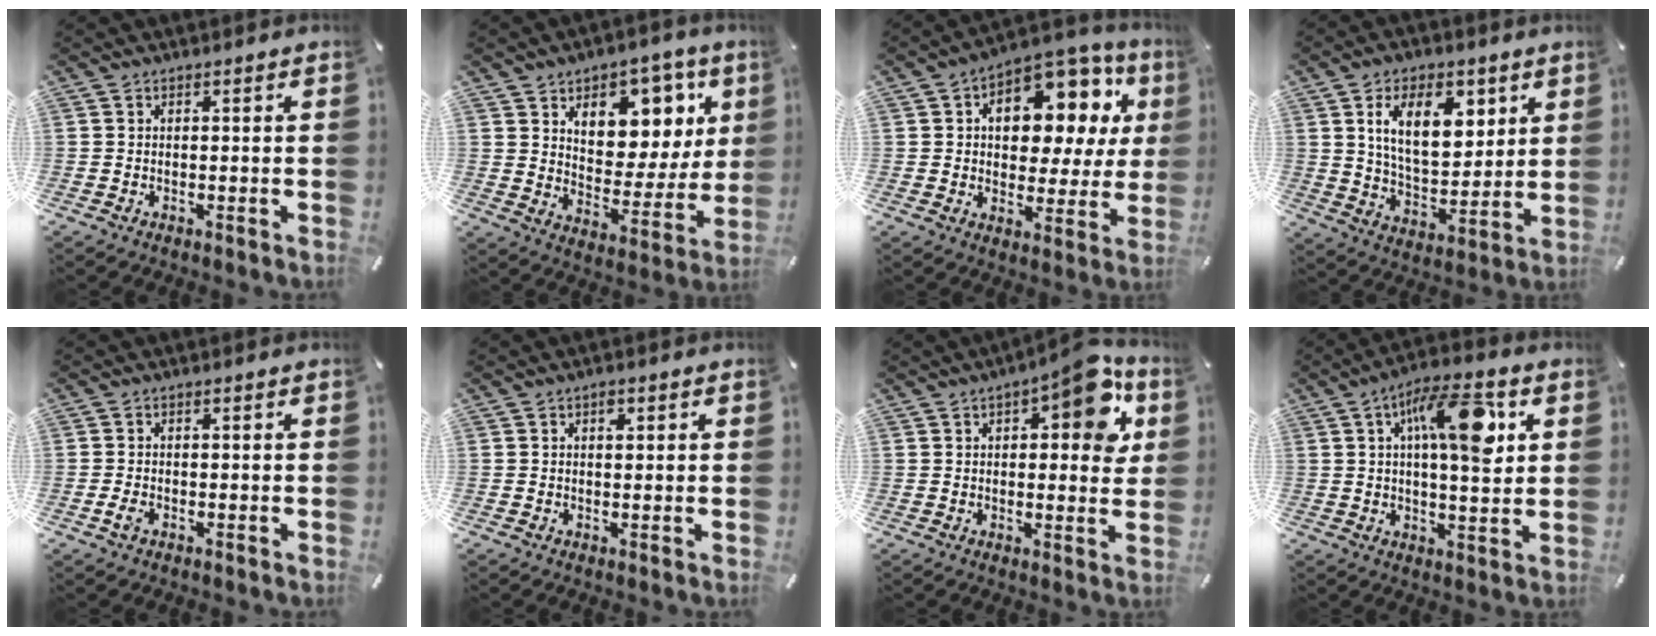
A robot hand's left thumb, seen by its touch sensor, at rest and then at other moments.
{"total": 10.4, "force": [5.2, 8.3, 3.4], "torque": [-0.028, -0.059, 0.094]}
{"total": 14.0, "force": [5.4, 8.8, 9.5], "torque": [-0.131, -0.042, 0.092]}
{"total": 14.4, "force": [6.4, 8.4, 9.8], "torque": [-0.164, -0.004, 0.113]}
{"total": 1.9, "force": [-0.8, 1.0, 1.4], "torque": [-0.032, 0.000, -0.016]}
{"total": 1.6, "force": [0.6, 0.9, 1.2], "torque": [-0.016, 0.002, 0.007]}
{"total": 12.6, "force": [5.9, 5.4, 9.7], "torque": [-0.109, -0.029, 0.092]}
{"total": 15.0, "force": [5.0, 5.5, 13.0], "torque": [-0.208, -0.007, 0.076]}